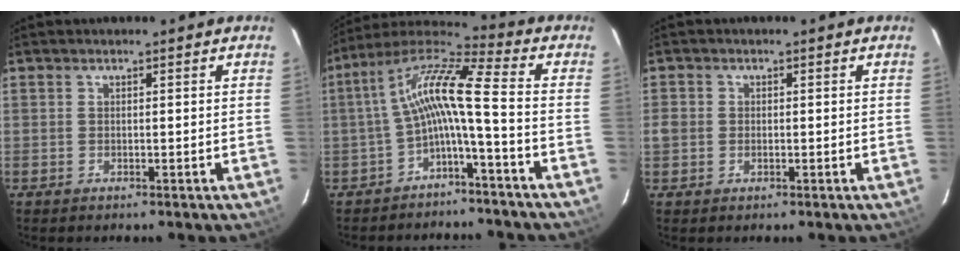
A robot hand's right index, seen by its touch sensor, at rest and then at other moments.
{"total": 10.8, "force": [-2.5, 0.4, 10.5], "torque": [-0.216, 0.021, -0.053]}
{"total": 2.4, "force": [-0.5, 2.2, 0.9], "torque": [-0.018, 0.002, -0.010]}